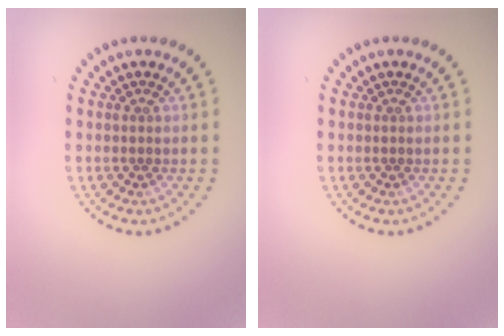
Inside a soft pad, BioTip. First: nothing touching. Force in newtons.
{"total": 0.0}